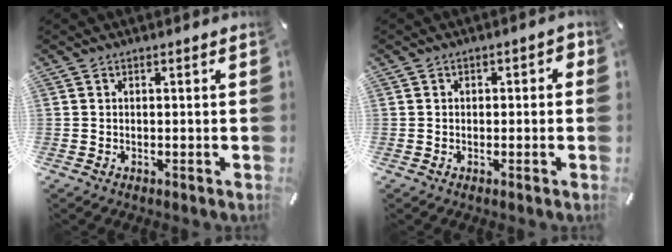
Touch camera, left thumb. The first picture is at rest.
{"total": 1.8, "force": [-0.7, 1.3, 1.0], "torque": [-0.017, 0.010, -0.016]}